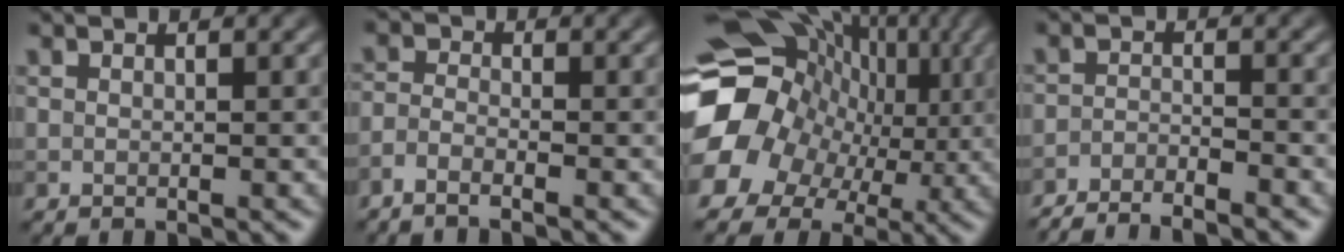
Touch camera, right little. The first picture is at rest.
{"total": 1.8, "force": [-1.4, 0.5, 1.1], "torque": [-0.026, -0.004, -0.036]}
{"total": 18.1, "force": [-0.2, 15.8, 8.7], "torque": [-0.165, 0.015, -0.028]}
{"total": 4.9, "force": [-4.5, 0.6, 1.8], "torque": [-0.033, -0.010, -0.079]}